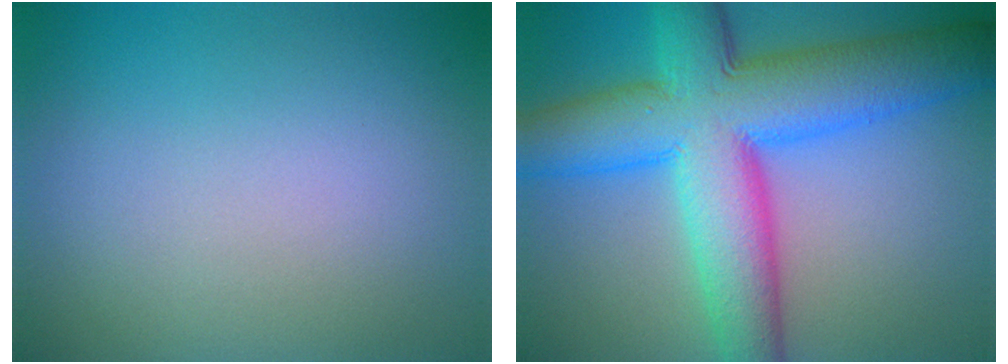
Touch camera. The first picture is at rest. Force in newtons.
{"total": 12.6, "press": 12.6, "slide": 0.4}